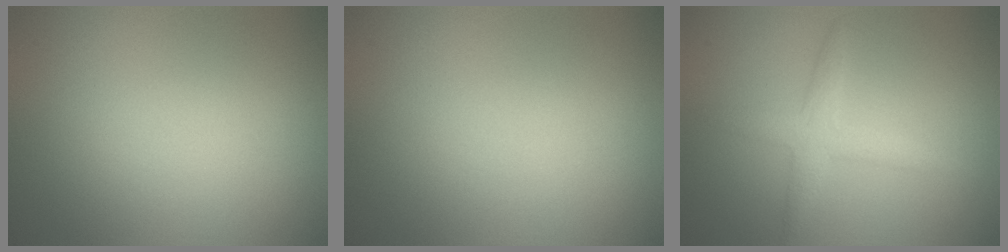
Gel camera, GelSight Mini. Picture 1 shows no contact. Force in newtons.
{"total": 0.0}
{"total": 2.5, "press": 2.5, "slide": 0.1}